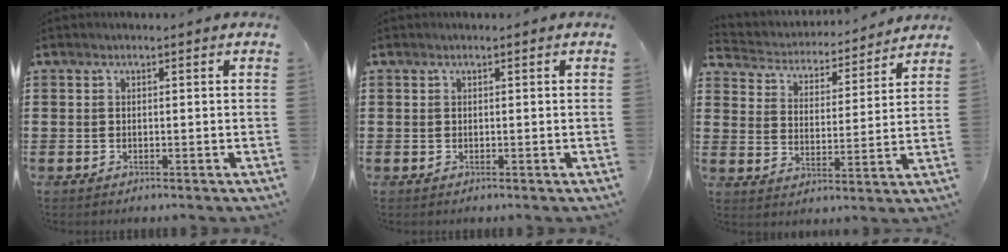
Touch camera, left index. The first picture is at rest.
{"total": 0.0}
{"total": 3.6, "force": [3.5, 0.6, -0.1], "torque": [-0.024, -0.033, 0.053]}